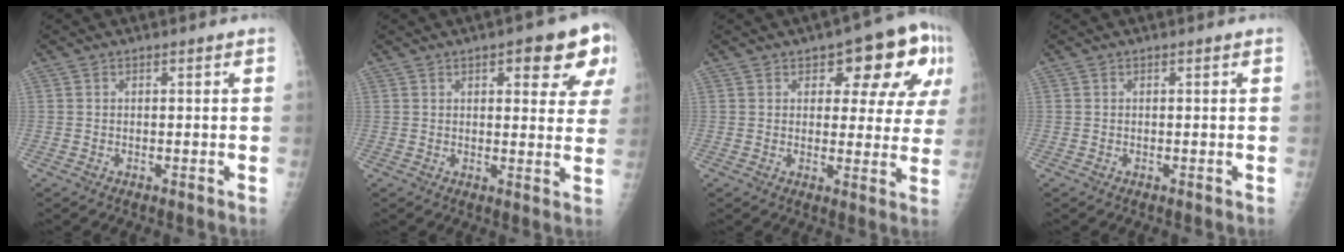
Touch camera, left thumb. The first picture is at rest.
{"total": 11.0, "force": [5.2, 3.9, 9.0], "torque": [-0.073, -0.014, 0.056]}
{"total": 12.9, "force": [5.3, 6.2, 10.0], "torque": [-0.077, -0.001, 0.063]}
{"total": 0.0}